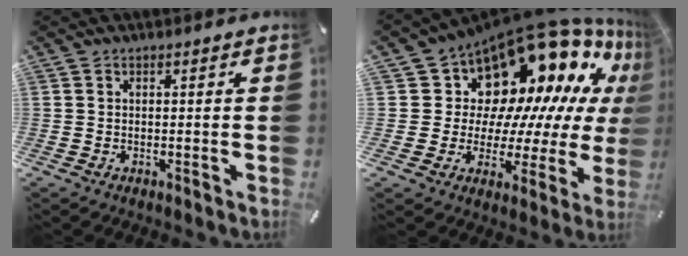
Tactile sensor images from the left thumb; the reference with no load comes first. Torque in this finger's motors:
{"motor_torque": [1.28, 1.19, 1.20, 0.67, 0.05]}